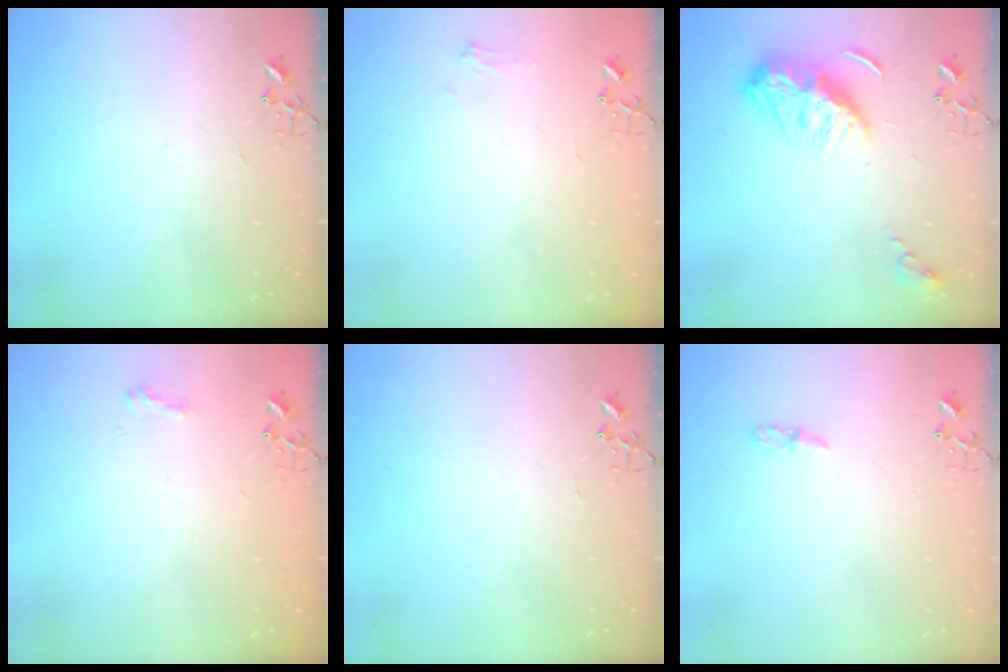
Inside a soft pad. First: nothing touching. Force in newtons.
{"total": 5.3, "press": 5.3, "slide": 0.6}
{"total": 10.0, "press": 10.0, "slide": 0.9}
{"total": 7.8, "press": 7.8, "slide": 0.3}
{"total": 0.0}
{"total": 3.2, "press": 3.2, "slide": 0.4}